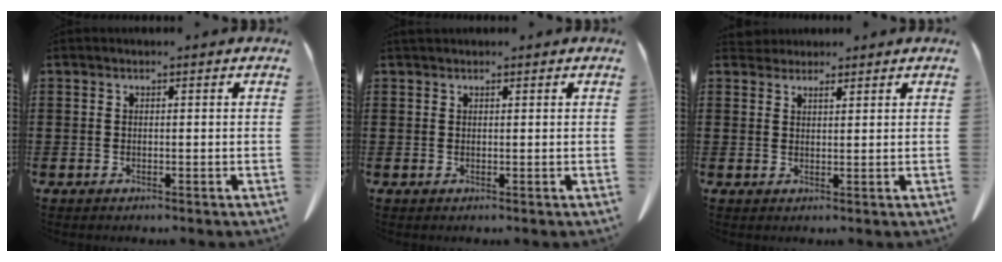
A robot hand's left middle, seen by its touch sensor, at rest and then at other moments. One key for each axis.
{"total": 0.5, "fx": 0.4, "fy": 0.3, "fz": 0.2, "tx": -0.006, "ty": 0.002, "tz": 0.008}
{"total": 1.6, "fx": 1.5, "fy": 0.6, "fz": 0.3, "tx": -0.002, "ty": 0.000, "tz": 0.027}